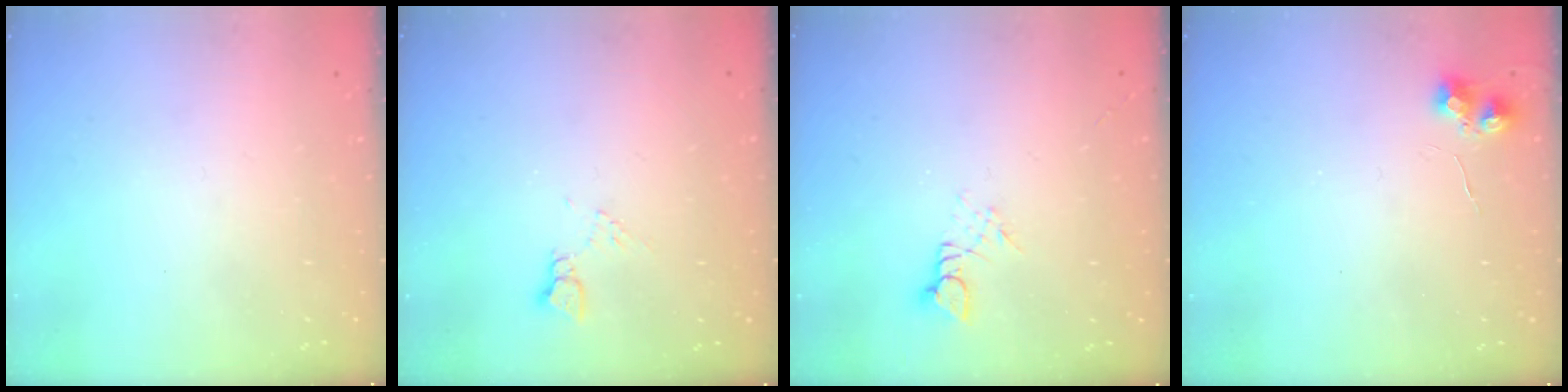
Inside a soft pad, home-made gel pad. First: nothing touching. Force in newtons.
{"total": 4.8, "press": 4.7, "slide": 0.8}
{"total": 3.0, "press": 3.0, "slide": 0.3}
{"total": 7.1, "press": 7.1, "slide": 0.6}